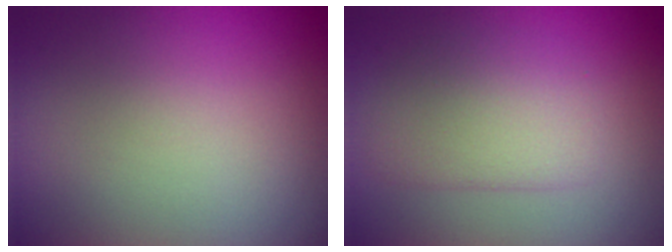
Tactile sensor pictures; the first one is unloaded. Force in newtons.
{"total": 3.6, "press": 3.6, "slide": 0.2}